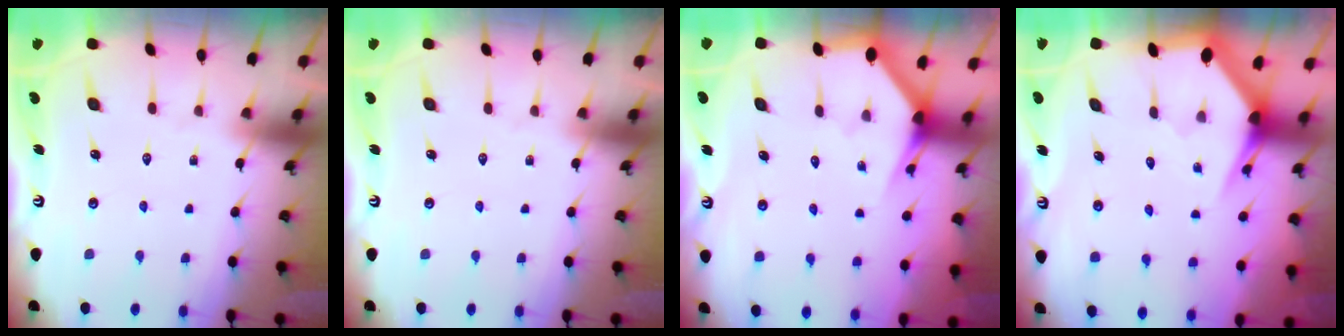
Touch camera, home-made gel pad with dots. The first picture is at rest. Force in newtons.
{"total": 0.0}
{"total": 2.7, "press": 2.7, "slide": 0.1}
{"total": 3.8, "press": 3.8, "slide": 0.2}